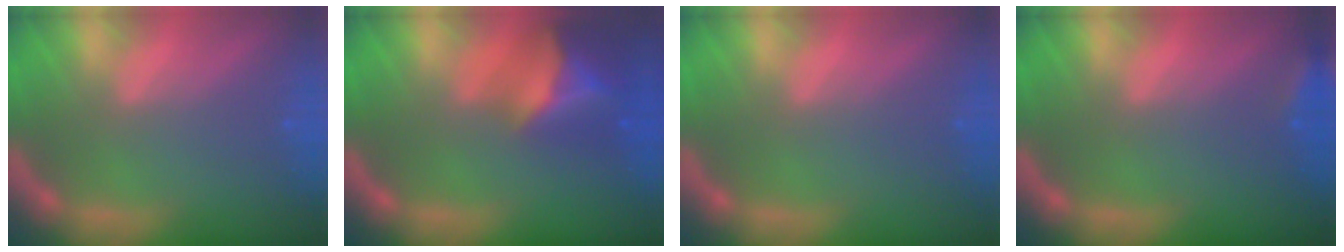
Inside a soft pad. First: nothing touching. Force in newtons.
{"total": 8.9}
{"total": 0.0}
{"total": 2.4}